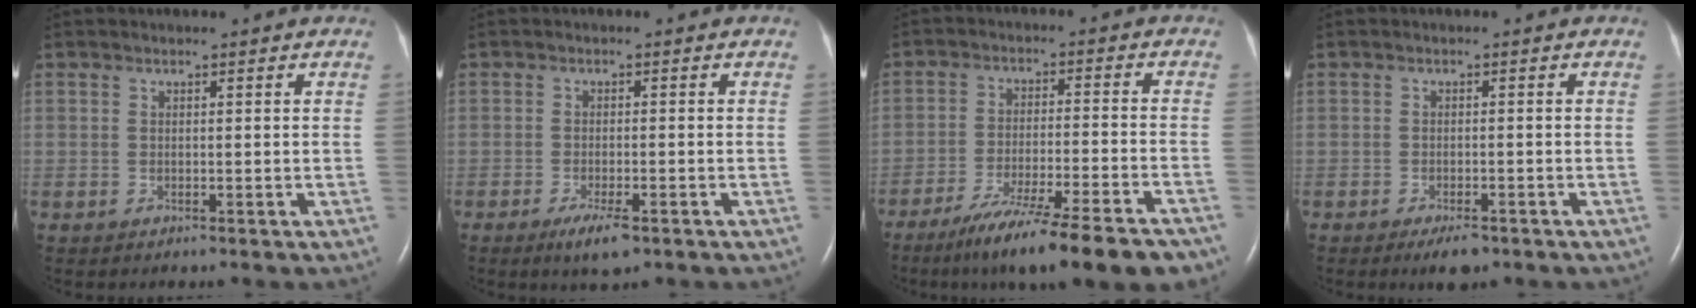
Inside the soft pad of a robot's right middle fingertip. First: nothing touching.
{"total": 4.0, "force": [-2.4, 0.9, 3.1], "torque": [-0.061, -0.007, -0.038]}
{"total": 17.8, "force": [-13.9, 1.1, 11.1], "torque": [-0.132, -0.030, -0.214]}
{"total": 3.0, "force": [-2.1, 1.0, 2.0], "torque": [-0.036, -0.003, -0.028]}